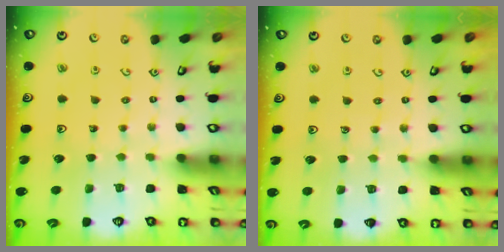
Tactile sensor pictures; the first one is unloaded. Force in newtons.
{"total": 3.5, "press": 3.4, "slide": 0.8}